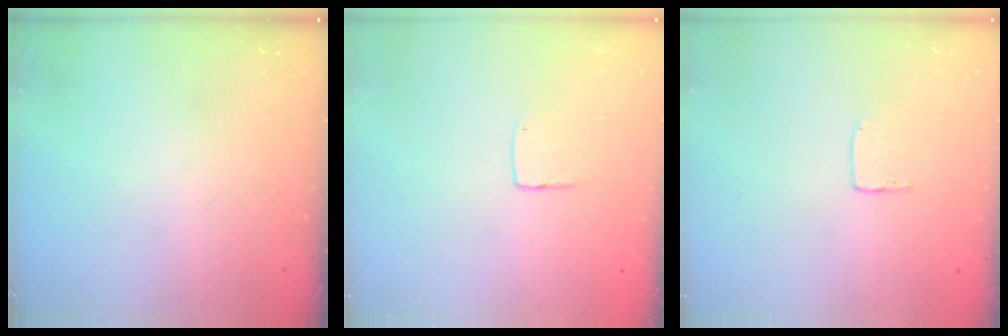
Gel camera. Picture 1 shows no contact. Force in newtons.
{"total": 4.3, "press": 4.3, "slide": 0.4}
{"total": 5.2, "press": 5.2, "slide": 0.4}